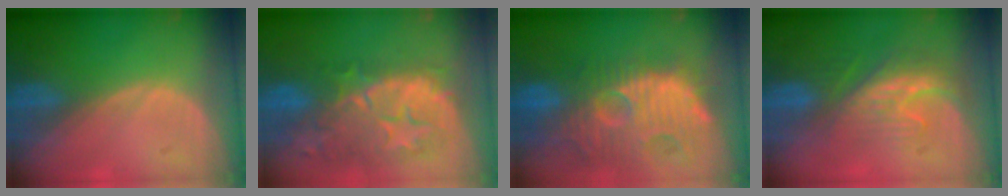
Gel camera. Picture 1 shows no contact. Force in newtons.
{"total": 11.7, "press": 10.7, "slide": 4.8}
{"total": 13.7, "press": 12.3, "slide": 5.9}
{"total": 8.6, "press": 7.3, "slide": 4.6}